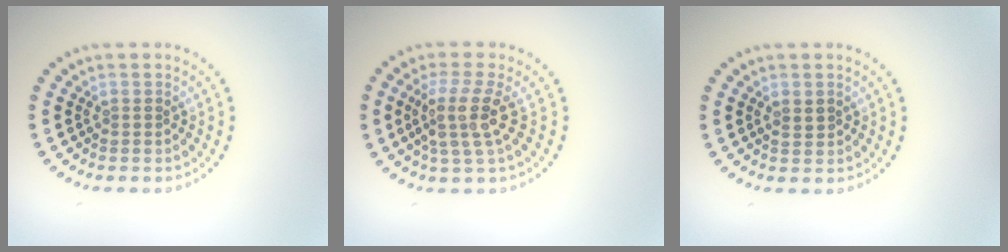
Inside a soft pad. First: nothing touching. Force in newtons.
{"total": 3.7, "press": 2.7, "slide": 2.5}
{"total": 0.7, "press": 0.6, "slide": 0.4}